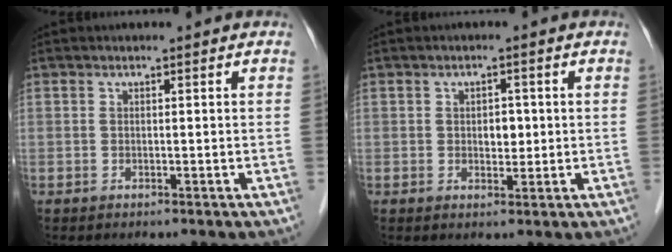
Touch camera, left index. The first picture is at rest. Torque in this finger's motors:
{"motor_torque": [0.10, 0.01, 0.03, 0.02]}